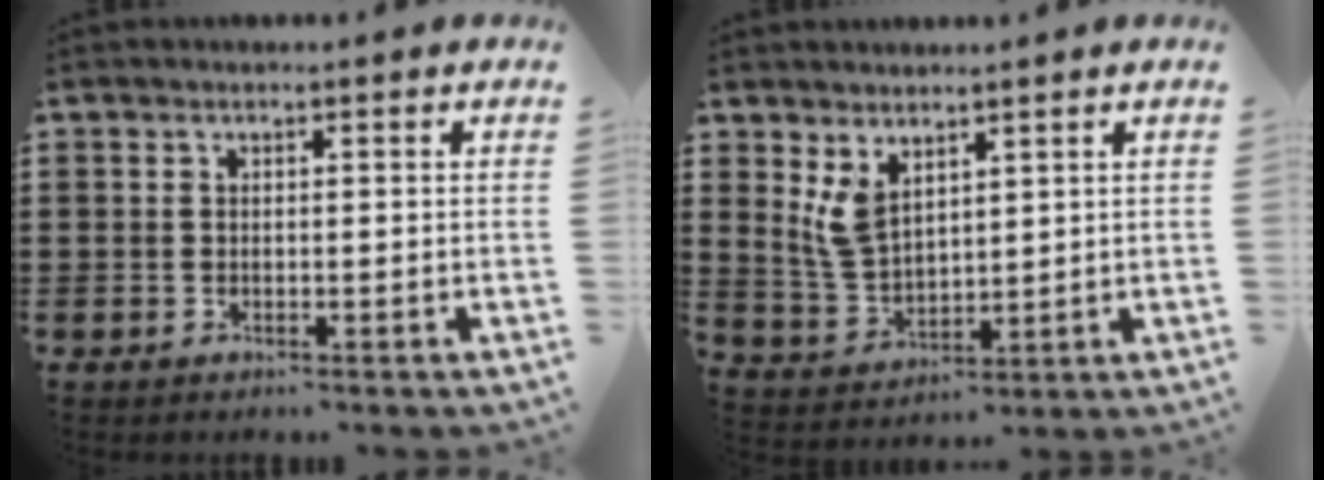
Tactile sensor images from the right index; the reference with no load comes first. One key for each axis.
{"total": 5.1, "fx": 2.8, "fy": 2.6, "fz": 3.4, "tx": -0.089, "ty": -0.006, "tz": 0.049}